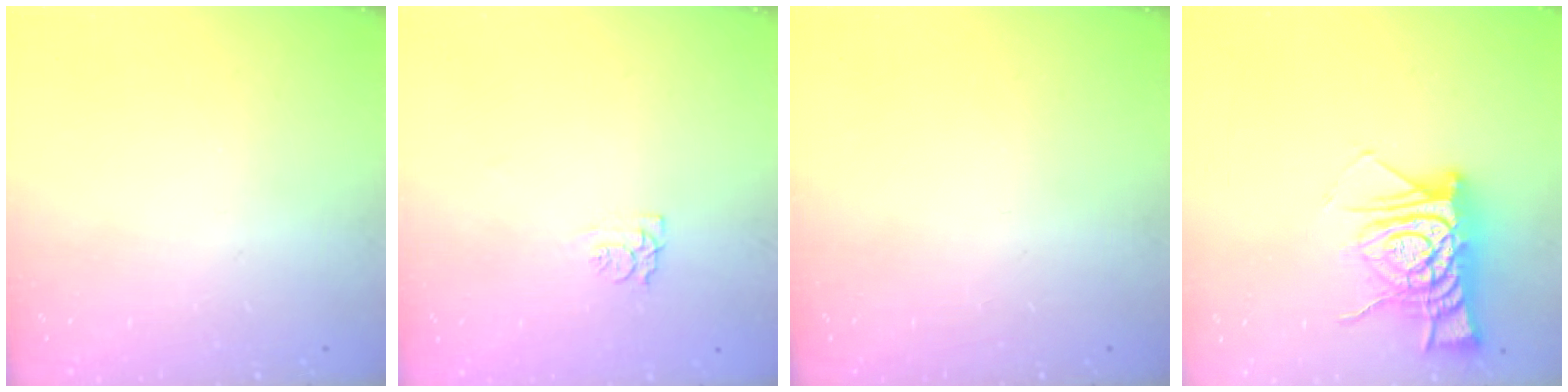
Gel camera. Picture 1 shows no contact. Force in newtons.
{"total": 5.0, "press": 4.9, "slide": 0.5}
{"total": 0.0}
{"total": 12.5, "press": 12.5, "slide": 1.1}